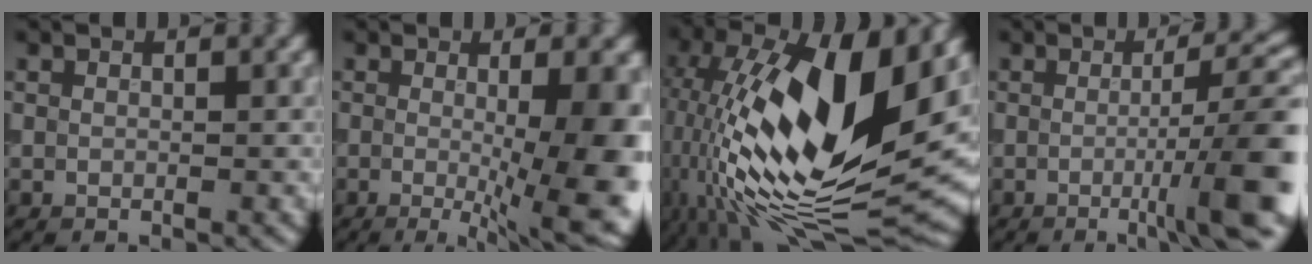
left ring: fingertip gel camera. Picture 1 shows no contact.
{"total": 10.3, "force": [-0.8, 2.3, 10.0], "torque": [-0.130, -0.025, -0.007]}
{"total": 17.8, "force": [3.1, 8.2, 15.5], "torque": [-0.298, -0.001, 0.051]}
{"total": 9.2, "force": [-1.6, 1.8, 8.9], "torque": [-0.113, 0.003, -0.029]}